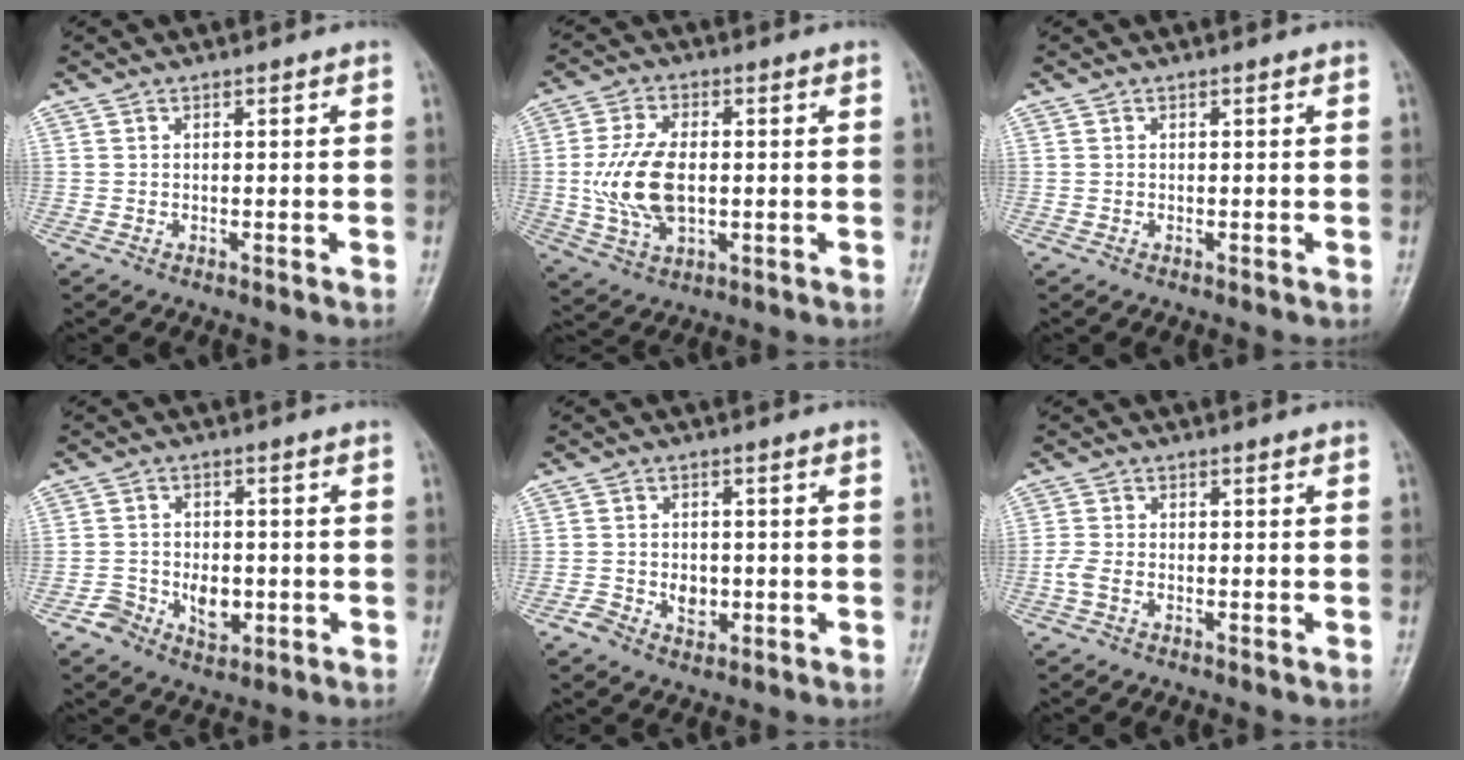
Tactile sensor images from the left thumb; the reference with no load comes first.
{"total": 11.3, "force": [-0.2, 6.8, 9.1], "torque": [-0.179, -0.003, 0.001]}
{"total": 0.0}
{"total": 6.5, "force": [-2.1, 4.9, 3.7], "torque": [-0.038, 0.010, -0.029]}
{"total": 4.3, "force": [-1.3, 3.3, 2.4], "torque": [-0.025, 0.005, -0.017]}
{"total": 2.3, "force": [-0.9, 1.3, 1.7], "torque": [-0.037, 0.006, -0.020]}